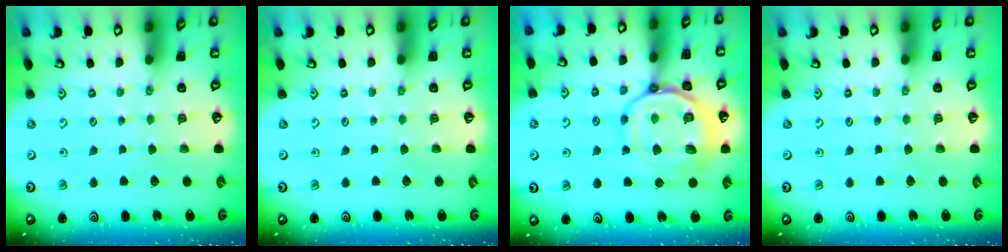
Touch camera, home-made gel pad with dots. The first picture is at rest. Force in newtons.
{"total": 0.0}
{"total": 15.3, "press": 15.3, "slide": 1.4}
{"total": 0.0}